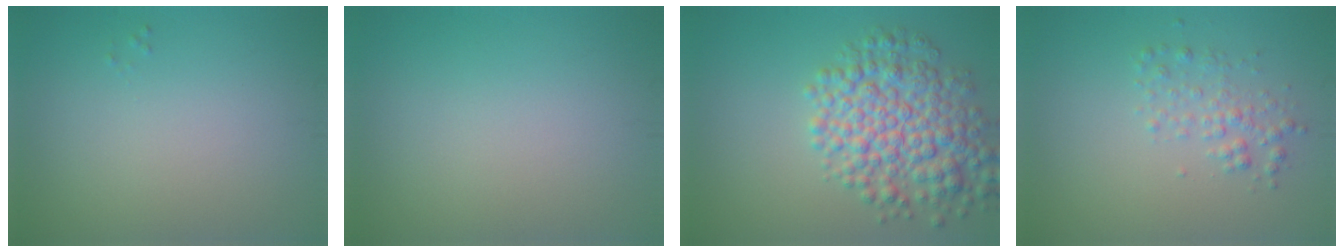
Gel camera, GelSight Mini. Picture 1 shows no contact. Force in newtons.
{"total": 0.0}
{"total": 7.1, "press": 7.1, "slide": 0.1}
{"total": 2.0, "press": 2.0, "slide": 0.1}